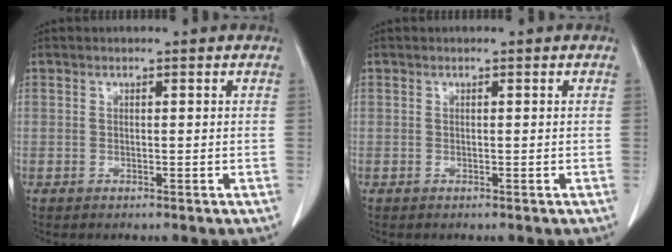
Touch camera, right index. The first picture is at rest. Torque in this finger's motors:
{"motor_torque": [0.00, 0.00, 0.00, 0.00]}